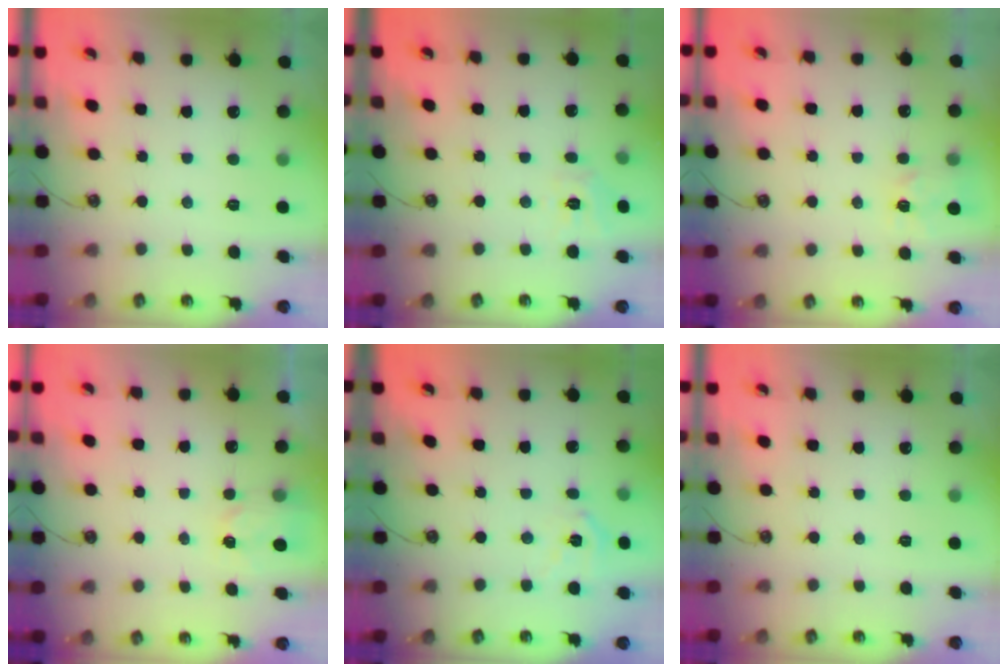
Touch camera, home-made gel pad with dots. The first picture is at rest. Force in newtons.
{"total": 7.8, "press": 7.8, "slide": 0.7}
{"total": 3.4, "press": 3.4, "slide": 0.6}
{"total": 2.7, "press": 2.7, "slide": 0.4}
{"total": 9.4, "press": 9.3, "slide": 1.3}
{"total": 0.0}